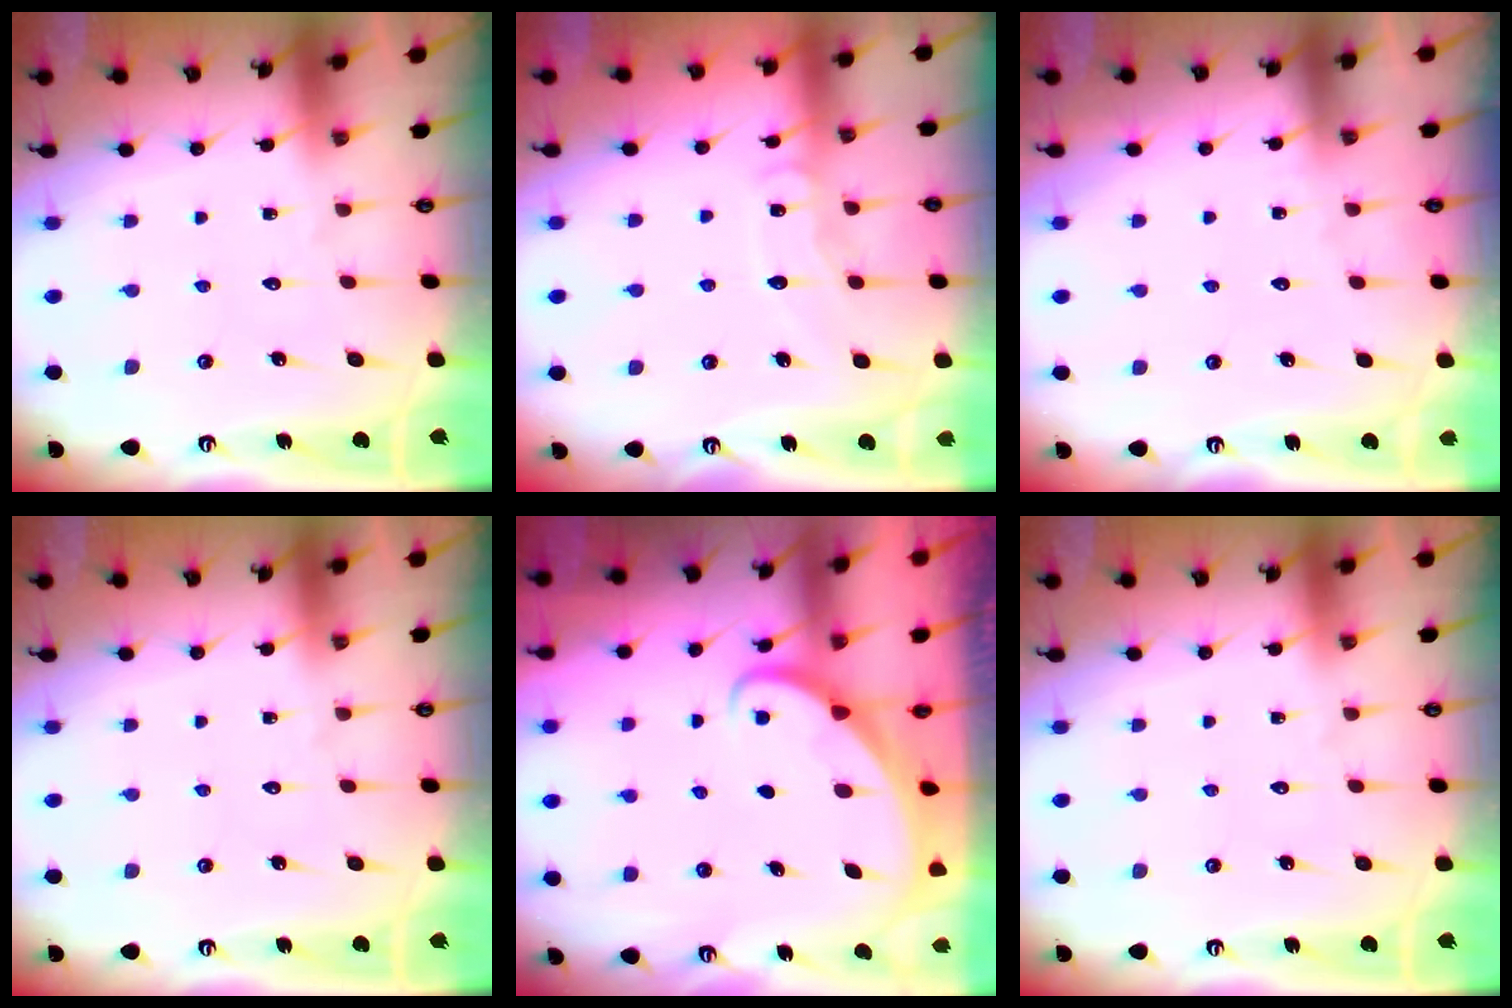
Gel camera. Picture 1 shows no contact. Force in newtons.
{"total": 8.0, "press": 7.9, "slide": 0.7}
{"total": 1.5, "press": 1.5, "slide": 0.3}
{"total": 0.0}
{"total": 2.1, "press": 2.1, "slide": 0.2}
{"total": 0.0}